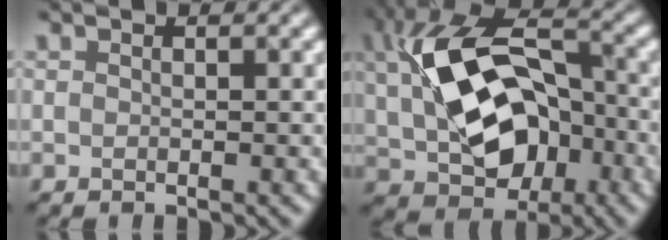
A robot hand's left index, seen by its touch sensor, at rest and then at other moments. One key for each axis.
{"total": 12.2, "fx": -0.1, "fy": 7.9, "fz": 9.2, "tx": -0.179, "ty": -0.003, "tz": 0.009}